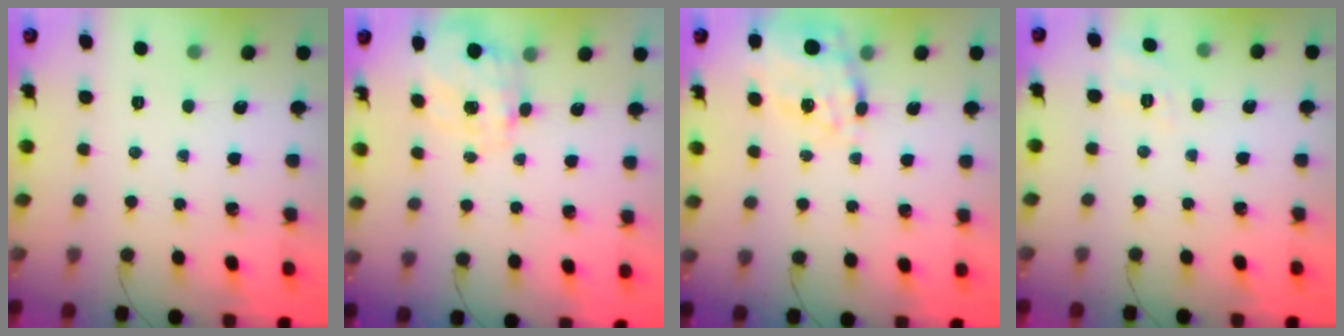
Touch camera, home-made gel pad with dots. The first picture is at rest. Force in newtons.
{"total": 3.6, "press": 3.5, "slide": 1.0}
{"total": 16.3, "press": 16.1, "slide": 2.9}
{"total": 8.4, "press": 8.1, "slide": 2.0}